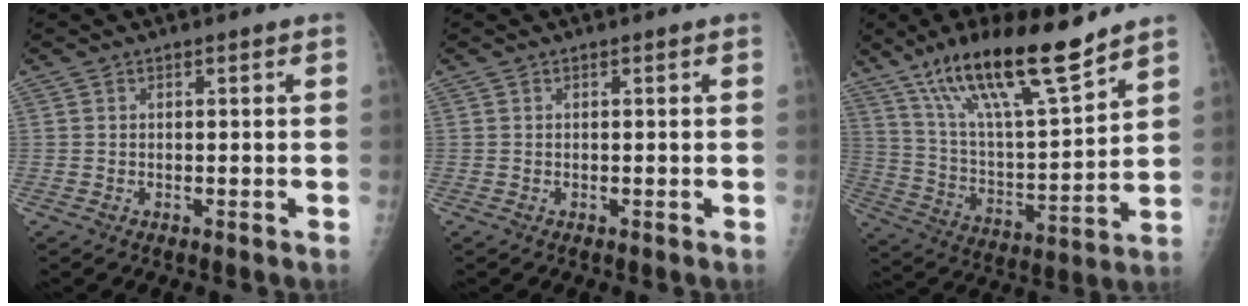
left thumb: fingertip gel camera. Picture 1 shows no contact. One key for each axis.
{"total": 0.0}
{"total": 20.0, "fx": 14.3, "fy": 3.7, "fz": 13.5, "tx": -0.216, "ty": -0.065, "tz": 0.258}